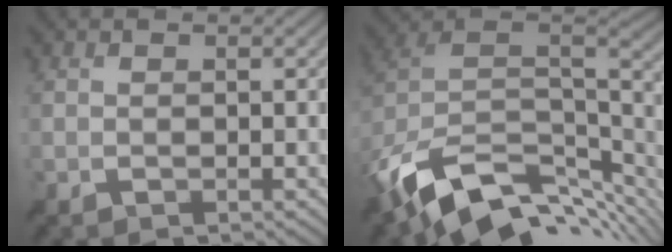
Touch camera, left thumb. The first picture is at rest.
{"total": 14.2, "force": [-6.5, 8.2, 9.7], "torque": [-0.211, -0.026, -0.099]}